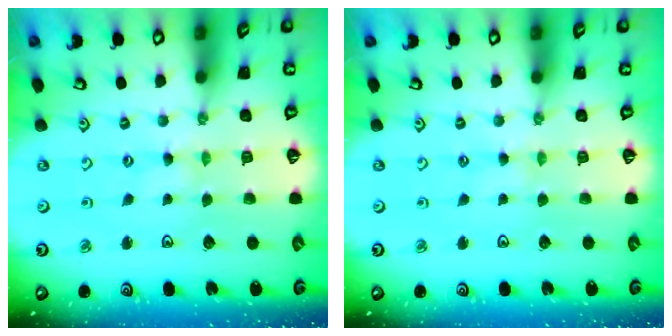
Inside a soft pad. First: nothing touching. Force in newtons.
{"total": 0.8, "press": 0.8, "slide": 0.3}